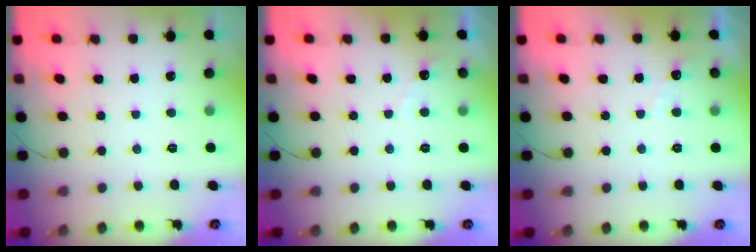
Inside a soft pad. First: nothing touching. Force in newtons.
{"total": 2.7, "press": 2.7, "slide": 0.1}
{"total": 2.7, "press": 2.7, "slide": 0.1}